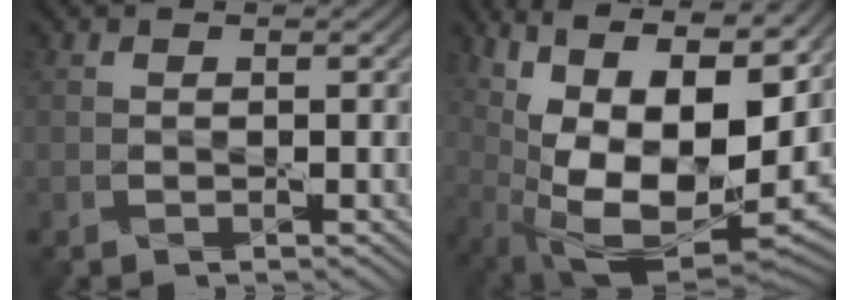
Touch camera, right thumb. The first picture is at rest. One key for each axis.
{"total": 17.4, "fx": 4.1, "fy": 8.4, "fz": 14.7, "tx": -0.262, "ty": -0.001, "tz": 0.078}